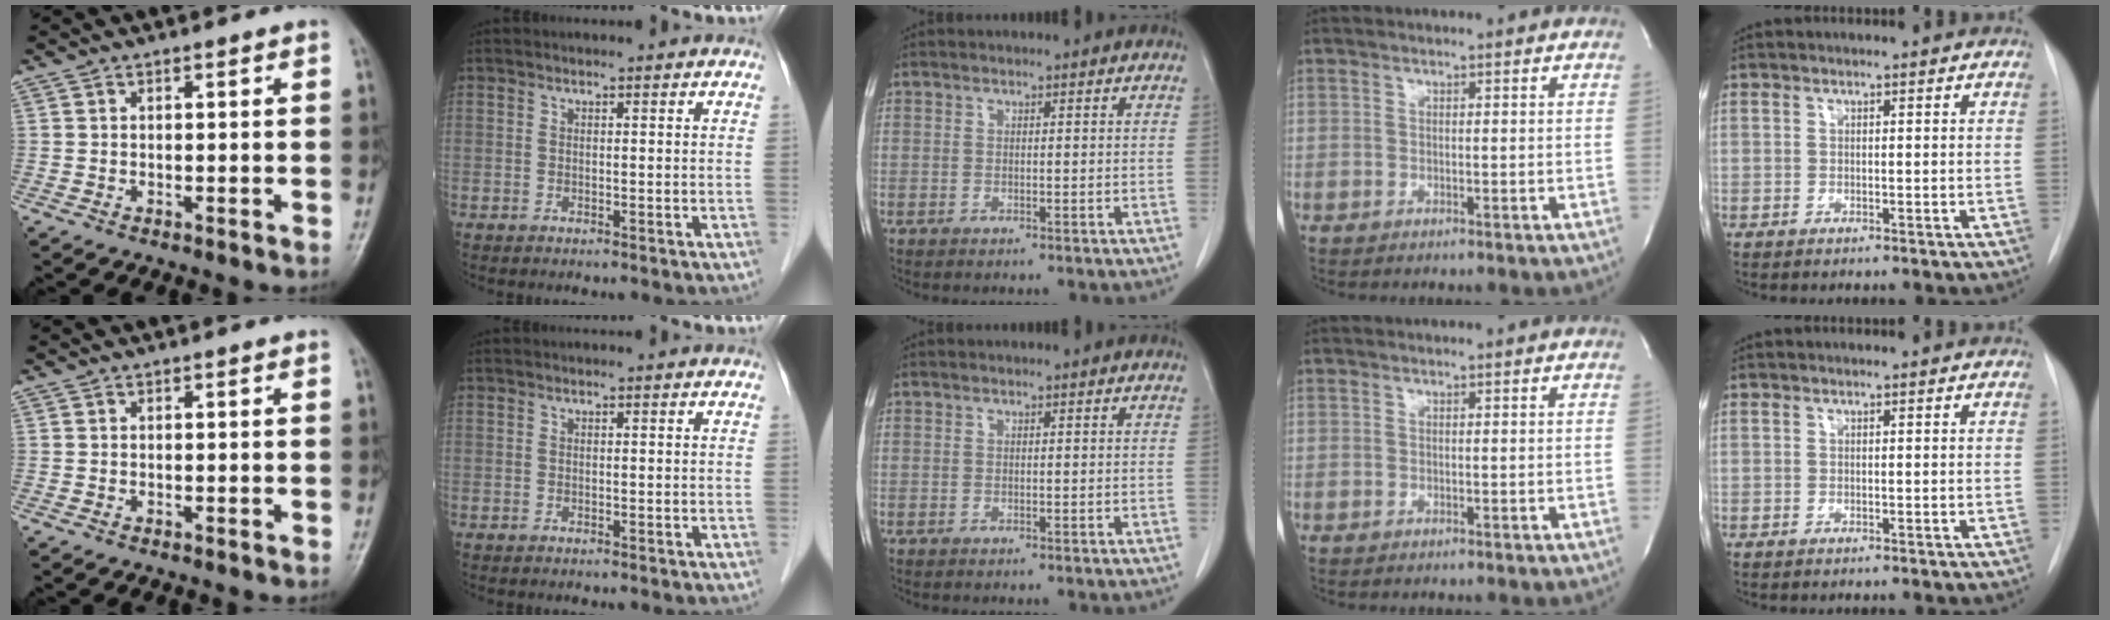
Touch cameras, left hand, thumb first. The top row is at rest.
{}